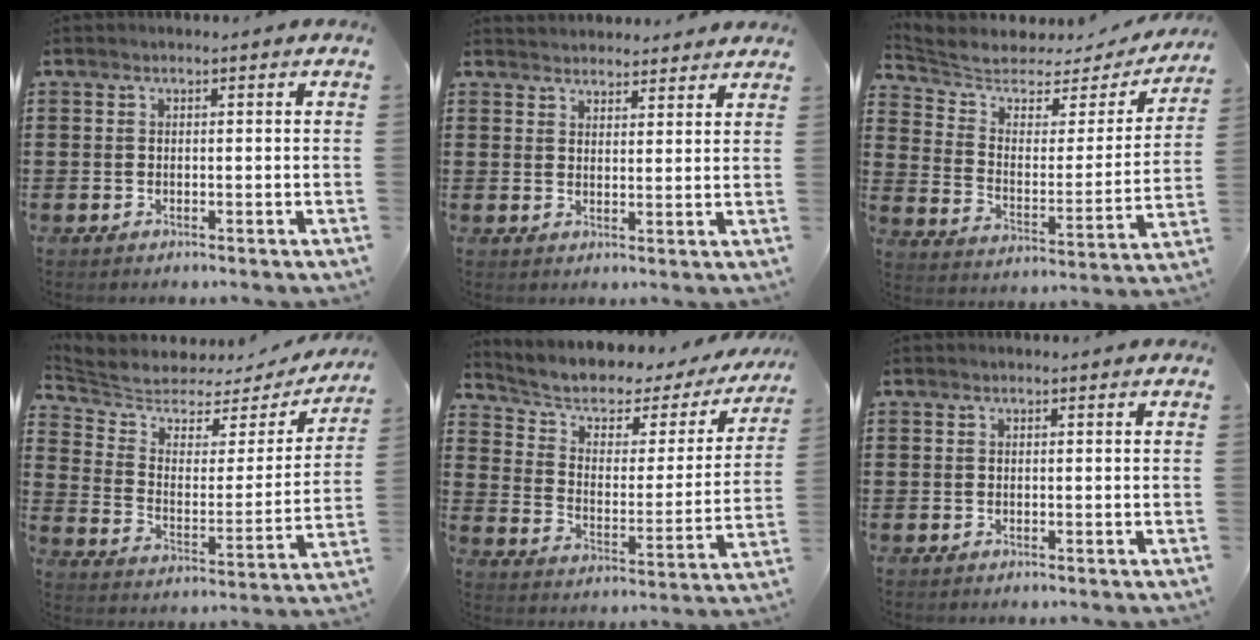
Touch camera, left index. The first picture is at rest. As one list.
[{"total": 2.7, "force": [2.7, 0.3, -0.4], "torque": [-0.001, -0.008, 0.052]}, {"total": 4.7, "force": [4.1, 1.9, 1.5], "torque": [-0.058, -0.032, 0.064]}, {"total": 4.7, "force": [4.3, 1.8, 1.0], "torque": [-0.053, -0.037, 0.067]}, {"total": 4.5, "force": [2.7, 2.6, 2.5], "torque": [-0.069, -0.022, 0.037]}, {"total": 0.0}]